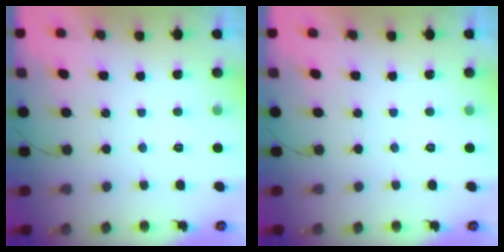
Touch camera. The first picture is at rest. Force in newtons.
{"total": 0.0}